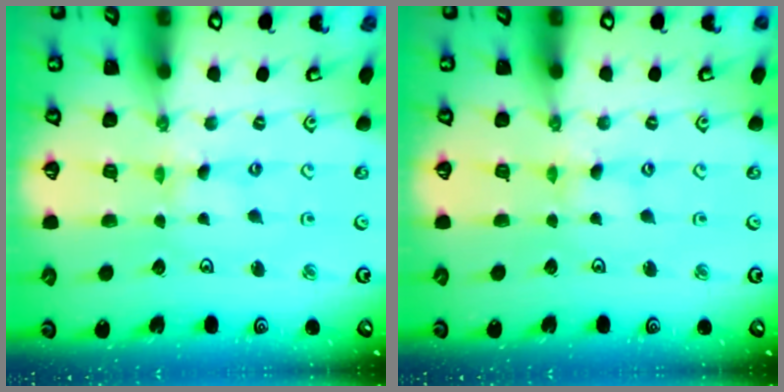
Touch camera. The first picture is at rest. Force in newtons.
{"total": 0.6, "press": 0.6, "slide": 0.2}